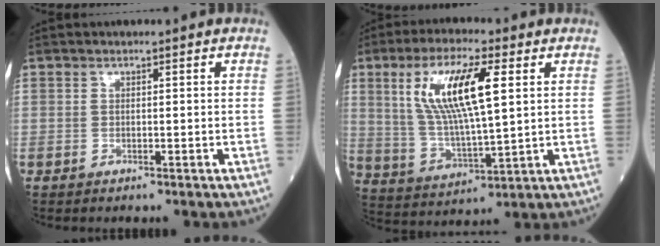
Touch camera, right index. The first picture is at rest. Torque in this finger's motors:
{"motor_torque": [0.48, 0.14, 0.41, 0.21]}